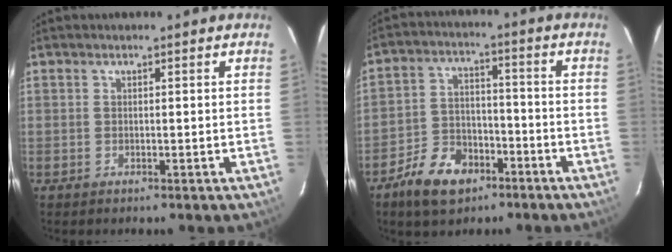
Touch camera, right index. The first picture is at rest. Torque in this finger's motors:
{"motor_torque": [0.34, -0.33, -0.10, -0.21]}